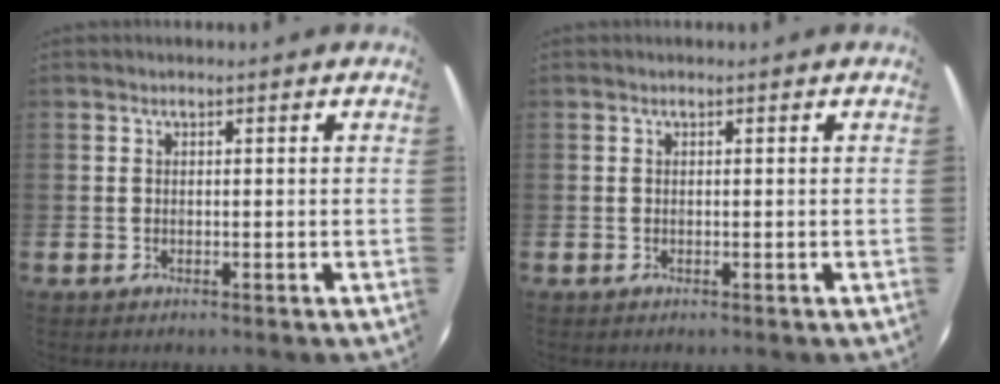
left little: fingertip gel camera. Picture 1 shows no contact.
{"total": 0.0}